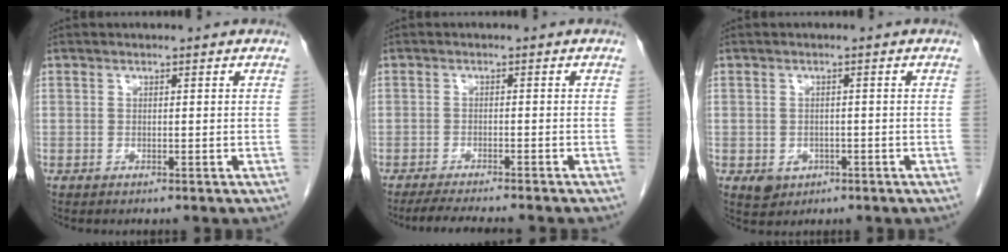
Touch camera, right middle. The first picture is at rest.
{"total": 7.0, "force": [-6.2, -0.1, 3.3], "torque": [-0.042, -0.016, -0.094]}
{"total": 3.0, "force": [-1.4, 2.5, 1.0], "torque": [-0.014, 0.004, -0.011]}